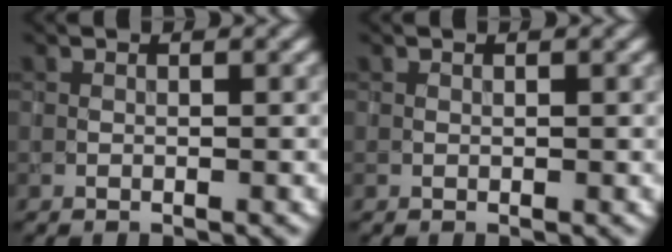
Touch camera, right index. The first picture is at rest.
{"total": 0.0}